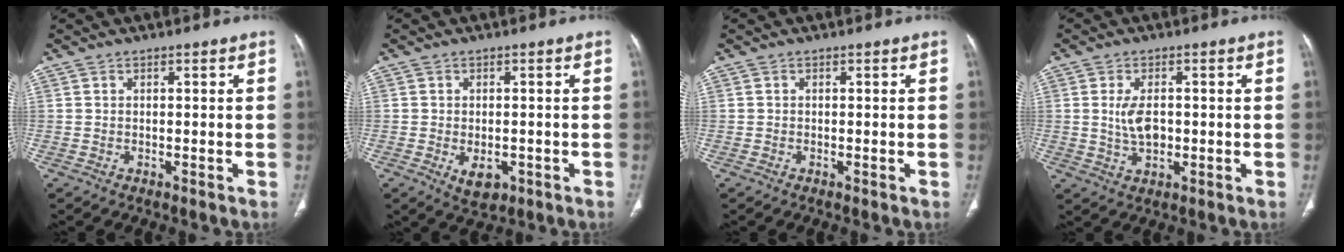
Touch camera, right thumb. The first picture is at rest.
{"total": 4.0, "force": [-1.5, 2.5, 2.7], "torque": [-0.035, 0.003, -0.013]}
{"total": 0.0}
{"total": 5.2, "force": [0.2, 3.0, 4.3], "torque": [-0.081, -0.002, 0.008]}